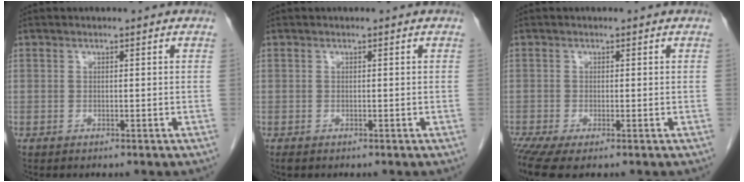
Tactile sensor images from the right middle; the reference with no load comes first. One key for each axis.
{"total": 0.6, "fx": -0.4, "fy": 0.3, "fz": 0.3, "tx": -0.007, "ty": 0.000, "tz": -0.006}
{"total": 3.8, "fx": -2.4, "fy": 0.7, "fz": 2.9, "tx": -0.057, "ty": -0.013, "tz": -0.046}